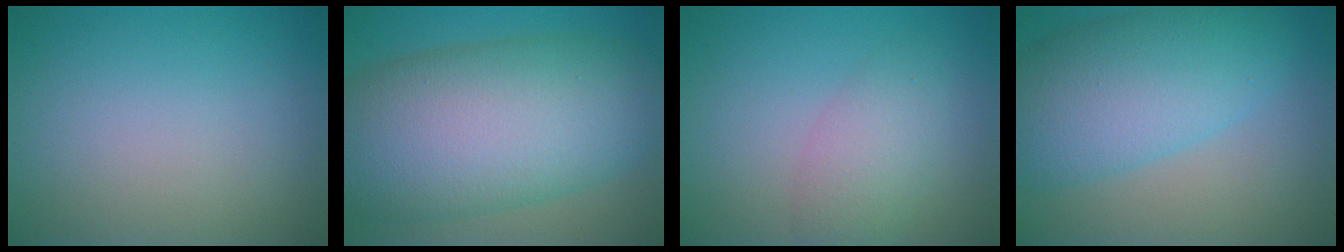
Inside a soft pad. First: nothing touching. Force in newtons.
{"total": 14.4, "press": 14.4, "slide": 0.5}
{"total": 2.3, "press": 2.3, "slide": 0.2}
{"total": 8.6, "press": 8.6, "slide": 0.3}